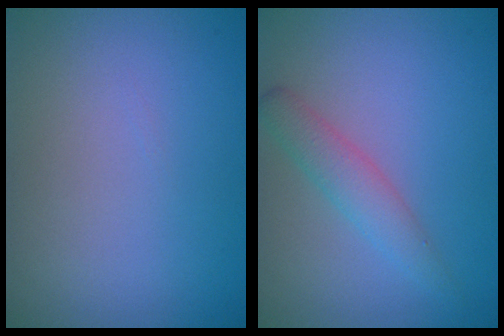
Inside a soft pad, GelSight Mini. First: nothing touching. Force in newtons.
{"total": 2.3, "press": 2.3, "slide": 0.2}